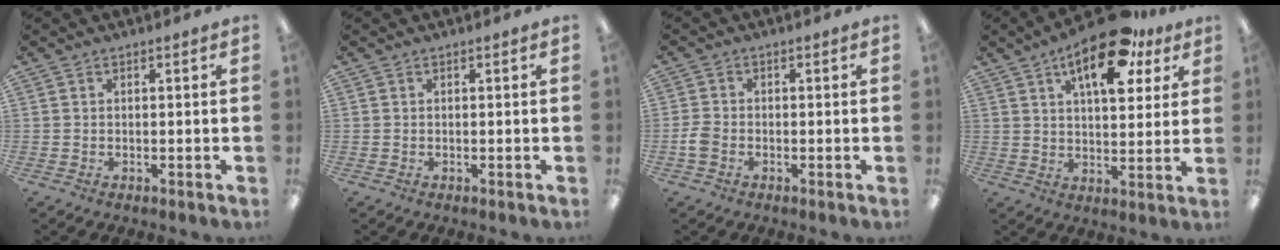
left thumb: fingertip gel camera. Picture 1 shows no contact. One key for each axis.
{"total": 0.0}
{"total": 2.8, "fx": -1.1, "fy": 1.9, "fz": 1.7, "tx": -0.034, "ty": 0.004, "tz": -0.021}
{"total": 16.4, "fx": 9.3, "fy": 6.8, "fz": 11.7, "tx": -0.177, "ty": -0.034, "tz": 0.151}